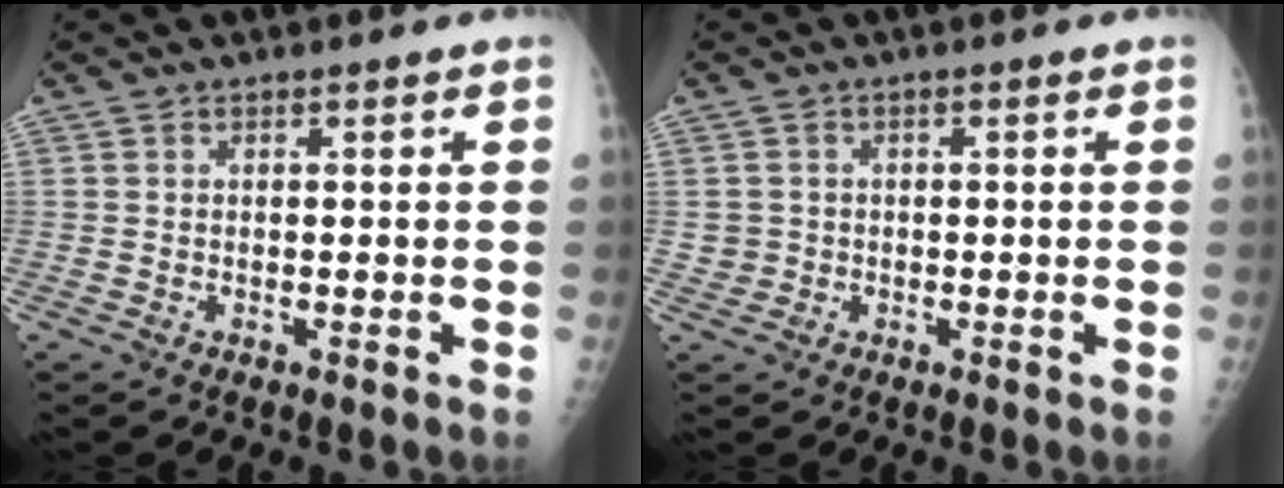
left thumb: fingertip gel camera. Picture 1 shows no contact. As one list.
[{"total": 2.2, "force": [-0.4, 2.2, -0.1], "torque": [0.013, 0.006, -0.005]}]